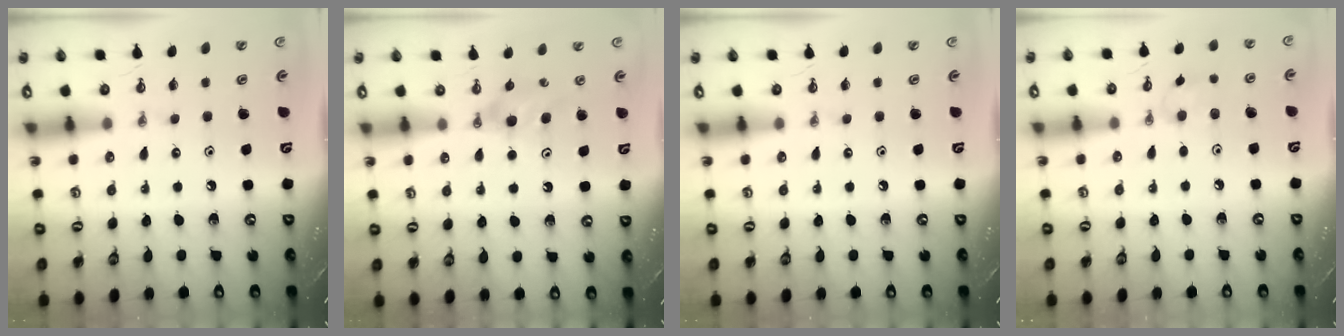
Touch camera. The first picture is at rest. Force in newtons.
{"total": 5.0, "press": 4.9, "slide": 0.7}
{"total": 0.0}
{"total": 5.6, "press": 5.5, "slide": 1.3}